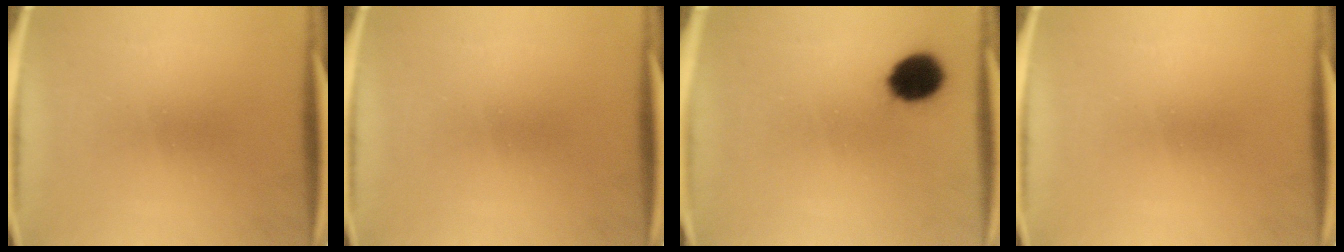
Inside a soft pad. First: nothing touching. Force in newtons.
{"total": 0.0}
{"total": 9.1}
{"total": 0.0}